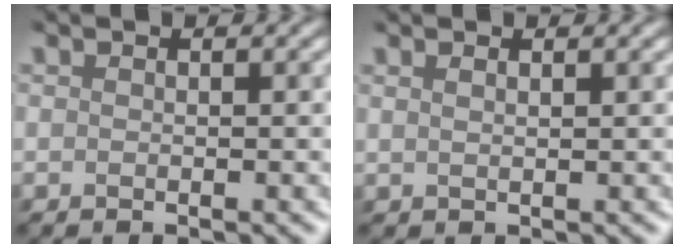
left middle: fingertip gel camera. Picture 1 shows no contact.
{"total": 1.1, "force": [1.1, 0.1, 0.0], "torque": [0.005, 0.000, 0.014]}